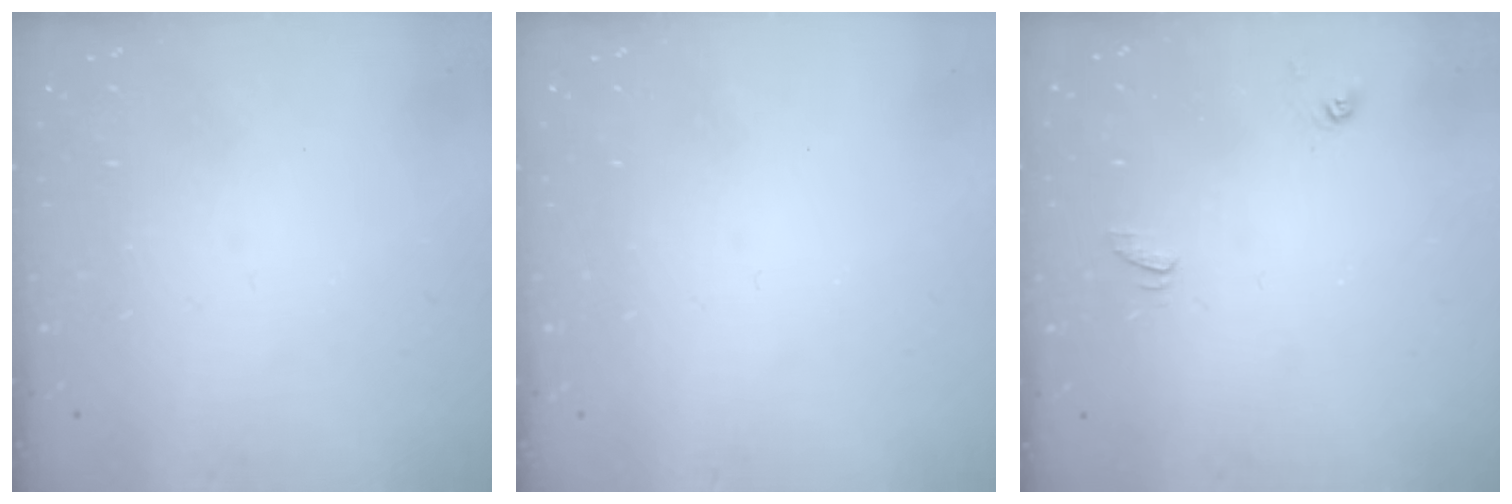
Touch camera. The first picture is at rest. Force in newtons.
{"total": 0.0}
{"total": 3.9, "press": 3.9, "slide": 0.3}